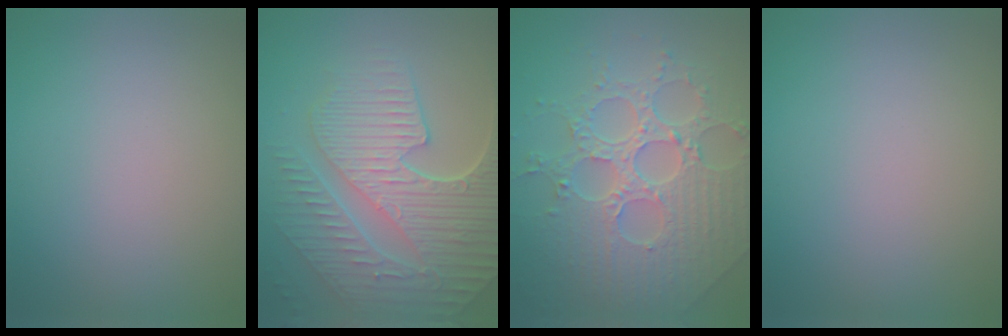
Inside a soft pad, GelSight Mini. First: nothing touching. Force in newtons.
{"total": 9.4, "press": 6.4, "slide": 6.9}
{"total": 8.0, "press": 5.9, "slide": 5.4}
{"total": 0.0}